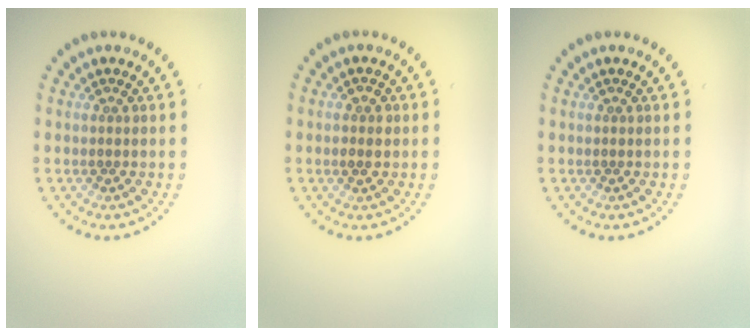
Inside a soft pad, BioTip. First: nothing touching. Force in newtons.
{"total": 1.5, "press": 1.5, "slide": 0.3}
{"total": 0.0}